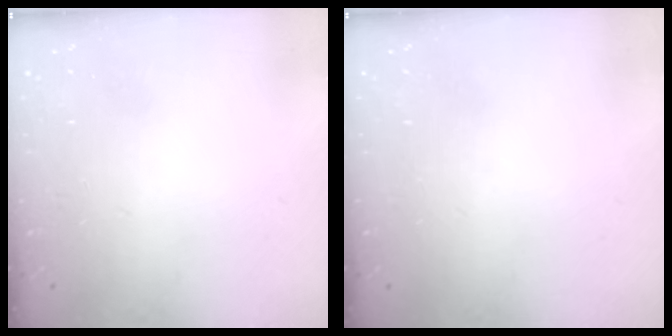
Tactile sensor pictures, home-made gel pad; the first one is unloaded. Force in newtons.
{"total": 0.0}